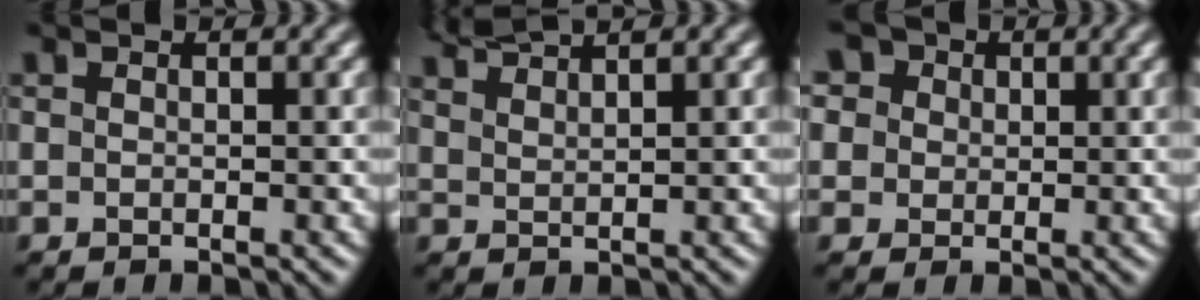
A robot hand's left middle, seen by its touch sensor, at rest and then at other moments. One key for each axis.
{"total": 3.3, "fx": 3.2, "fy": 0.2, "fz": 0.9, "tx": -0.009, "ty": 0.010, "tz": 0.055}
{"total": 7.9, "fx": 4.3, "fy": 5.7, "fz": 3.3, "tx": -0.073, "ty": 0.029, "tz": 0.040}